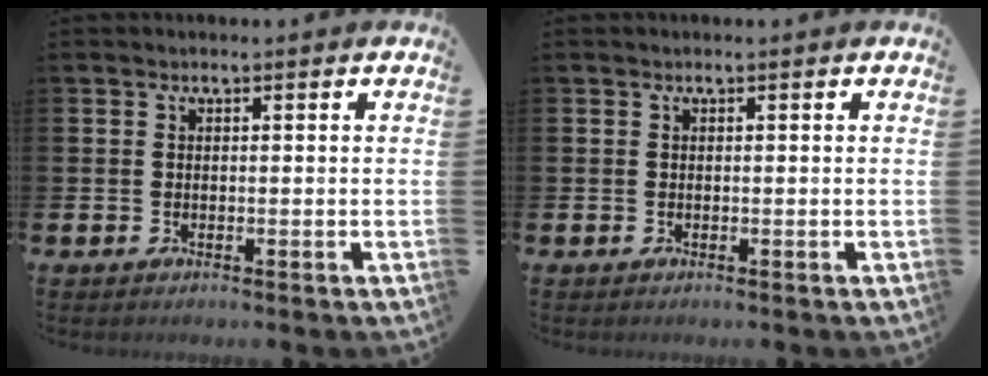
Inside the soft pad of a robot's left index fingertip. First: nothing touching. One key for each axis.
{"total": 0.0}